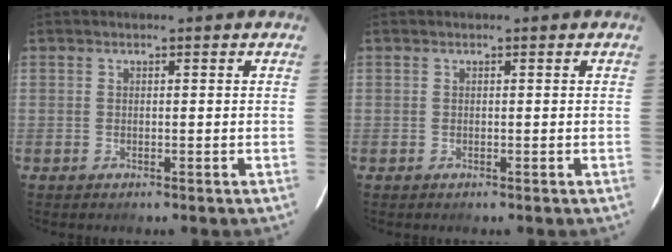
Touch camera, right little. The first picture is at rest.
{"total": 0.0}